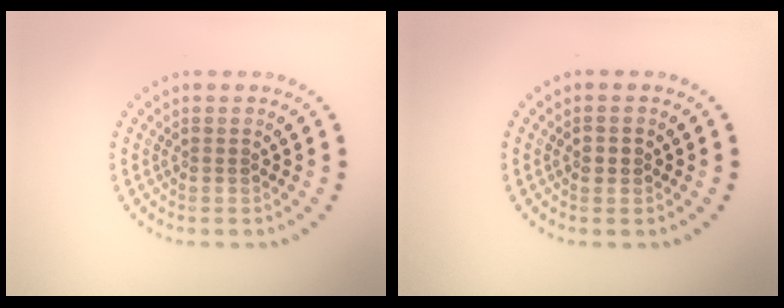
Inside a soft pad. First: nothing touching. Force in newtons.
{"total": 1.1, "press": 1.0, "slide": 0.2}